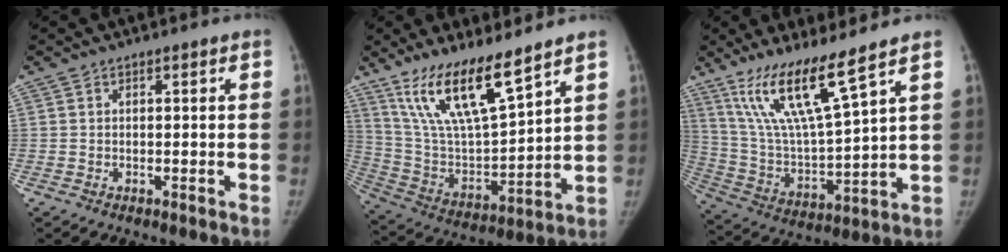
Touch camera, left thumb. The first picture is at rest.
{"total": 17.5, "force": [12.2, 4.1, 11.9], "torque": [-0.201, -0.063, 0.245]}
{"total": 15.4, "force": [10.4, 1.3, 11.4], "torque": [-0.211, -0.062, 0.214]}